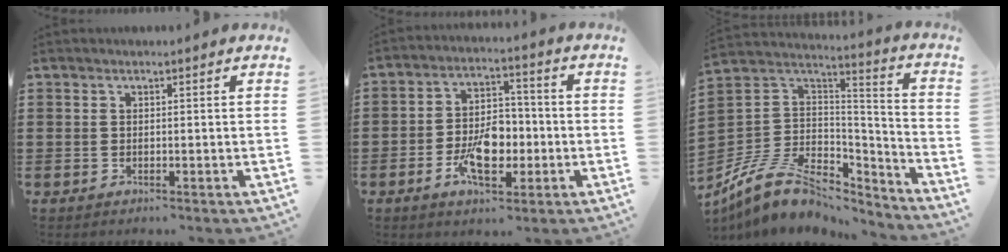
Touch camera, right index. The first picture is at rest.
{"total": 8.1, "force": [-2.5, 4.5, 6.3], "torque": [-0.126, -0.003, -0.048]}
{"total": 11.1, "force": [-7.0, 6.4, 5.8], "torque": [-0.137, 0.016, -0.133]}